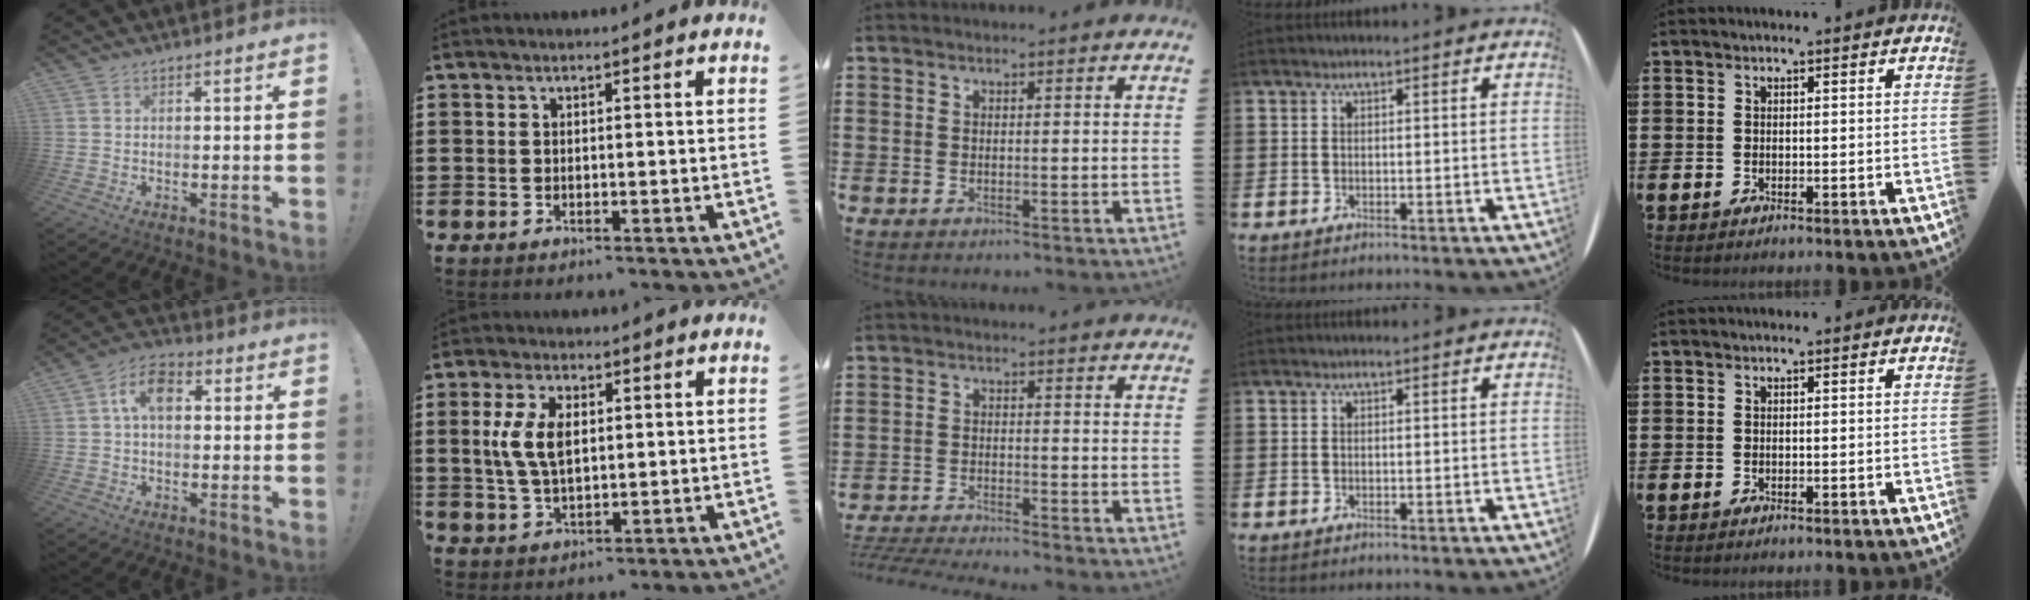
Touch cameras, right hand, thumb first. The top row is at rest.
{"thumb": {"total": 8.7, "force": [1.6, 5.4, 6.6], "torque": [-0.115, 0.012, 0.029]}, "index": {"total": 6.9, "force": [1.1, 3.6, 5.8], "torque": [-0.132, 0.009, 0.014]}, "middle": {"total": 3.3, "force": [-3.3, -0.2, 0.6], "torque": [-0.026, -0.008, -0.073]}}